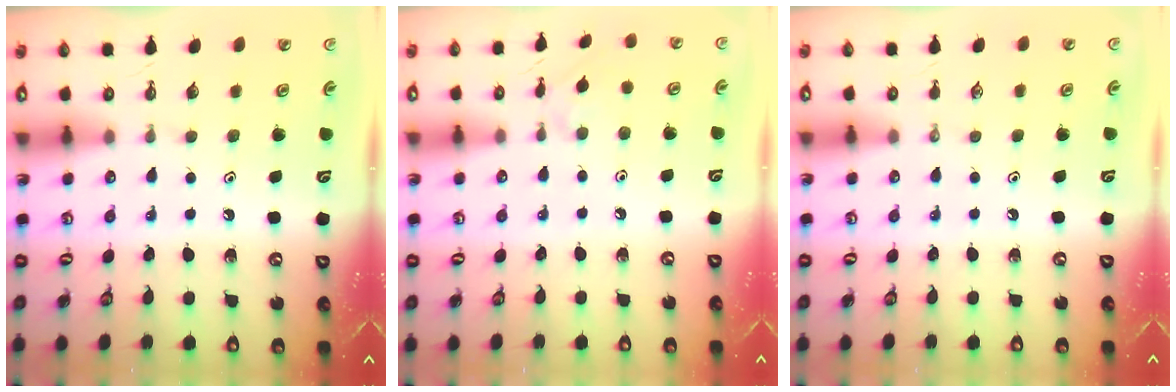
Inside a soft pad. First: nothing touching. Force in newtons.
{"total": 2.2, "press": 2.1, "slide": 0.5}
{"total": 0.0}